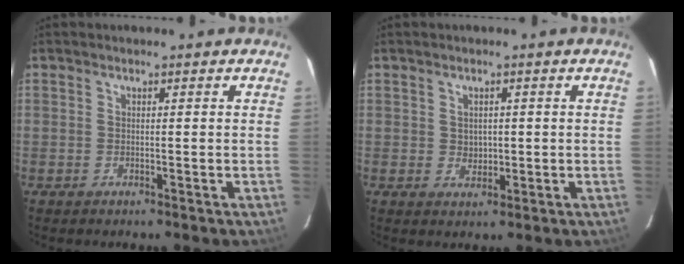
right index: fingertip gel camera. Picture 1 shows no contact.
{"total": 2.4, "force": [0.2, 2.1, 1.1], "torque": [-0.015, 0.002, 0.008]}